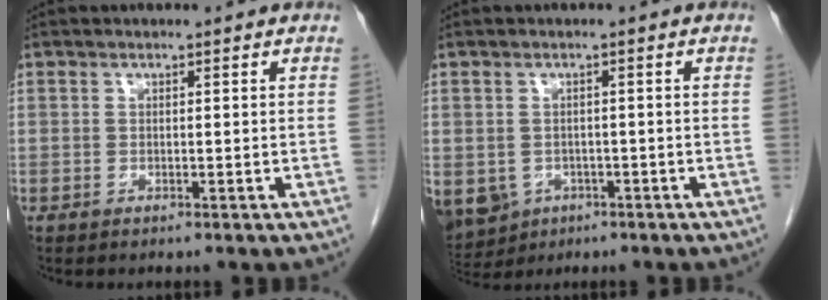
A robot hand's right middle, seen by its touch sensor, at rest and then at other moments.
{"total": 11.9, "force": [-5.5, 9.5, 4.6], "torque": [-0.133, -0.008, -0.072]}